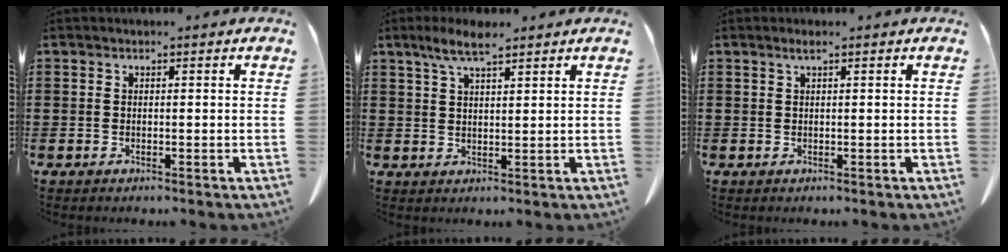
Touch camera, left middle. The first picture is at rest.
{"total": 5.3, "force": [3.5, 1.1, 3.8], "torque": [-0.082, 0.003, 0.062]}
{"total": 0.8, "force": [0.4, 0.0, 0.7], "torque": [-0.014, 0.000, 0.007]}